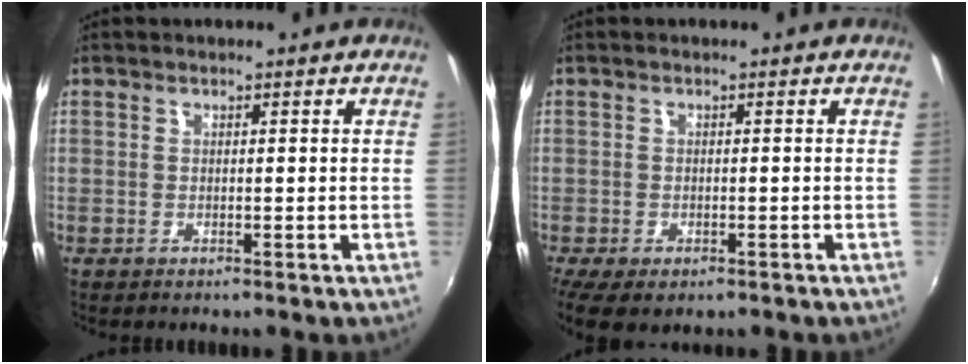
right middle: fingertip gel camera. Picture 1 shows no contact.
{"total": 7.0, "force": [-4.2, 3.4, 4.5], "torque": [-0.101, -0.031, -0.065]}